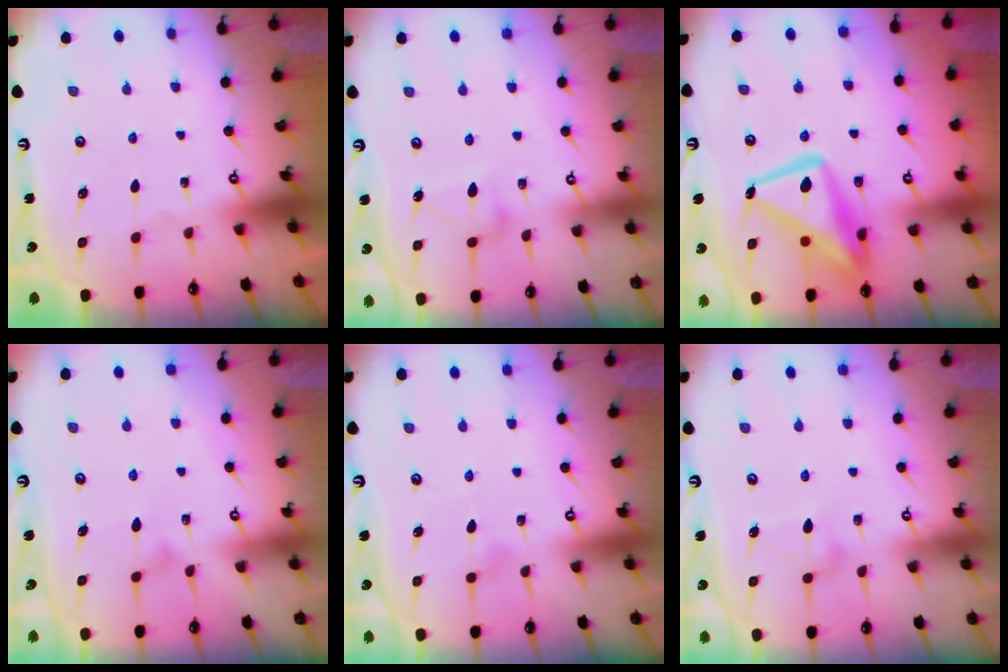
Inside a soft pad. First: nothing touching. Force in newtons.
{"total": 9.0, "press": 9.0, "slide": 0.4}
{"total": 15.8, "press": 15.7, "slide": 1.6}
{"total": 8.4, "press": 8.4, "slide": 0.2}
{"total": 3.9, "press": 3.8, "slide": 0.3}
{"total": 8.2, "press": 8.2, "slide": 0.4}